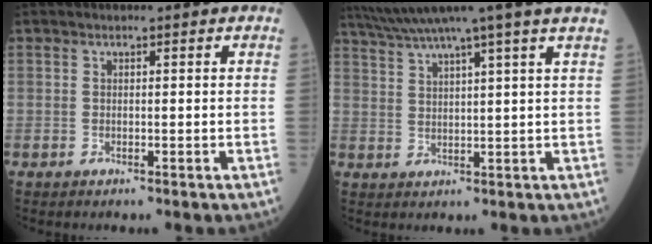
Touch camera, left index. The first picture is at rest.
{"total": 11.3, "force": [9.4, -2.7, 5.7], "torque": [-0.100, 0.004, 0.135]}